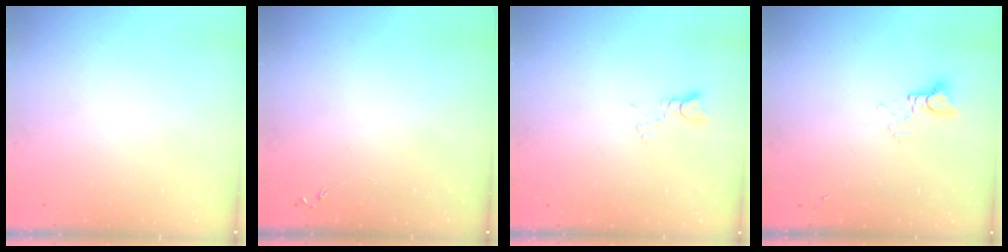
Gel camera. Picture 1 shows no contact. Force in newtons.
{"total": 0.0}
{"total": 1.9, "press": 1.8, "slide": 0.3}
{"total": 2.4, "press": 2.4, "slide": 0.2}